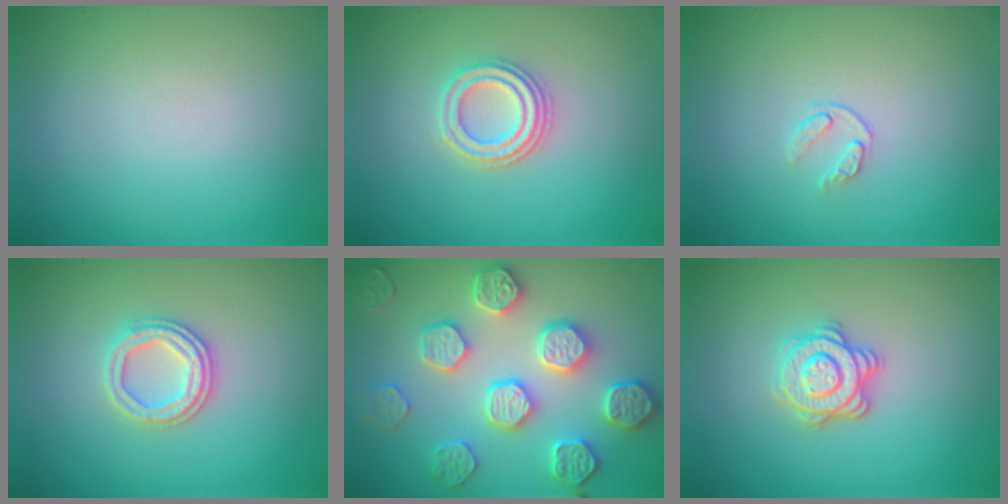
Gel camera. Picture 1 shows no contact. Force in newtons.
{"total": 2.9, "press": 2.7, "slide": 1.2}
{"total": 0.9, "press": 0.5, "slide": 0.8}
{"total": 2.8, "press": 2.6, "slide": 1.0}
{"total": 5.5, "press": 5.4, "slide": 1.2}
{"total": 3.5, "press": 3.0, "slide": 1.9}